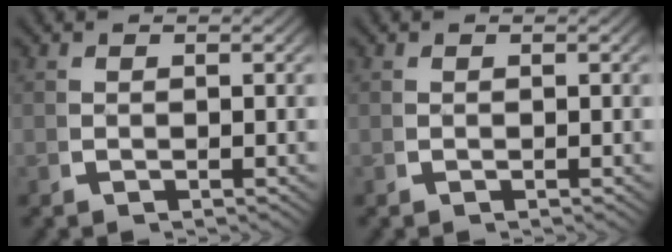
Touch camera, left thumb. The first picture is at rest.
{"total": 0.0}